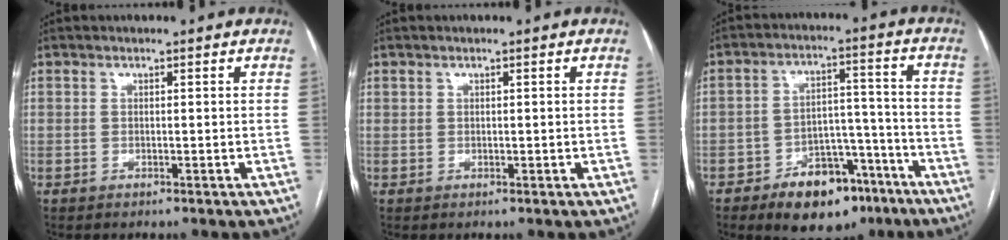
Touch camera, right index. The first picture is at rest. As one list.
[{"total": 0.5, "force": [0.4, 0.4, 0.1], "torque": [0.000, 0.002, 0.009]}, {"total": 12.1, "force": [-7.7, 6.5, 6.8], "torque": [-0.090, 0.028, -0.111]}]